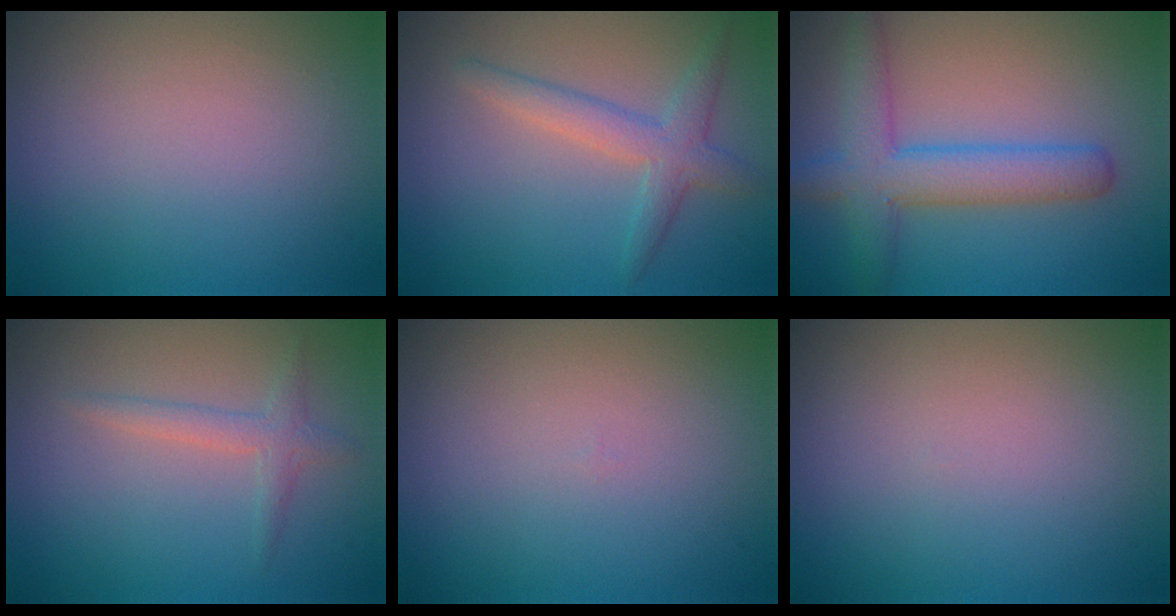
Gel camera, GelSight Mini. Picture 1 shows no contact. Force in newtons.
{"total": 3.0, "press": 3.0, "slide": 0.1}
{"total": 4.9, "press": 4.9, "slide": 0.3}
{"total": 1.7, "press": 1.7, "slide": 0.1}
{"total": 0.0}
{"total": 0.0}